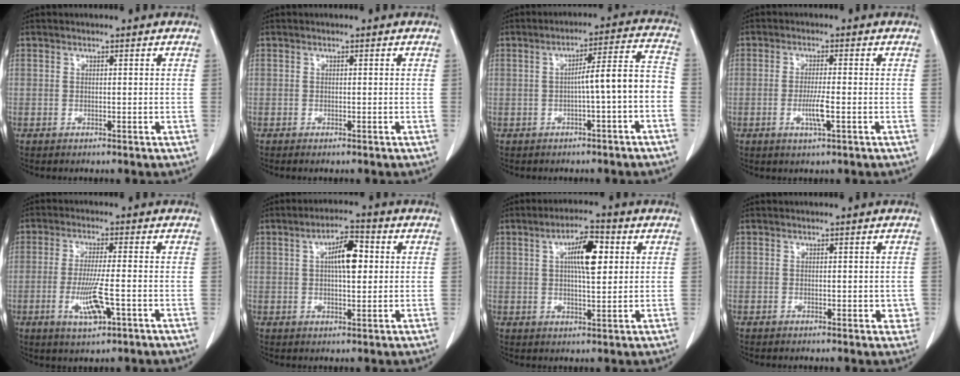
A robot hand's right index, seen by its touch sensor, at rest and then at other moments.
{"total": 0.6, "force": [-0.4, 0.0, 0.4], "torque": [-0.009, -0.002, -0.007]}
{"total": 7.4, "force": [-1.9, 0.1, 7.1], "torque": [-0.098, 0.030, -0.025]}
{"total": 3.8, "force": [-1.1, 0.1, 3.7], "torque": [-0.072, -0.007, -0.020]}
{"total": 7.0, "force": [-2.2, 0.6, 6.6], "torque": [-0.128, -0.015, -0.038]}
{"total": 6.5, "force": [1.4, 2.0, 6.1], "torque": [-0.103, 0.011, 0.022]}
{"total": 7.5, "force": [2.1, 1.9, 7.0], "torque": [-0.119, 0.009, 0.035]}
{"total": 2.5, "force": [-0.1, 1.4, 2.1], "torque": [-0.011, -0.001, 0.001]}